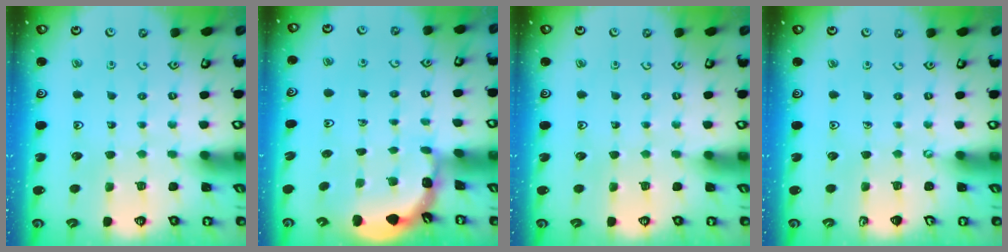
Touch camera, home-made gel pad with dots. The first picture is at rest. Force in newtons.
{"total": 2.2, "press": 2.2, "slide": 0.1}
{"total": 0.0}
{"total": 0.0}